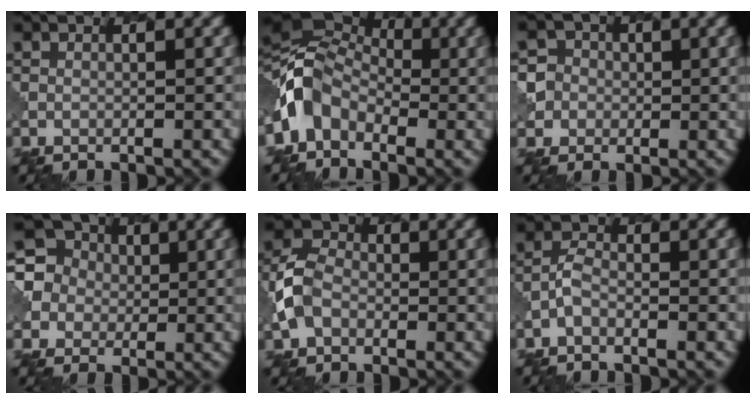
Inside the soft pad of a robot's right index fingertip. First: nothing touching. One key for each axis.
{"total": 6.6, "fx": -1.8, "fy": 4.9, "fz": 4.0, "tx": -0.070, "ty": 0.012, "tz": -0.059}
{"total": 5.4, "fx": -0.6, "fy": 5.3, "fz": 0.9, "tx": -0.007, "ty": 0.018, "tz": -0.038}
{"total": 7.7, "fx": 1.5, "fy": 7.1, "fz": 2.5, "tx": -0.070, "ty": 0.040, "tz": -0.001}
{"total": 3.9, "fx": -0.8, "fy": 3.1, "fz": 2.2, "tx": -0.050, "ty": 0.006, "tz": -0.023}
{"total": 1.3, "fx": -0.7, "fy": 0.7, "fz": 0.8, "tx": -0.019, "ty": 0.003, "tz": -0.019}